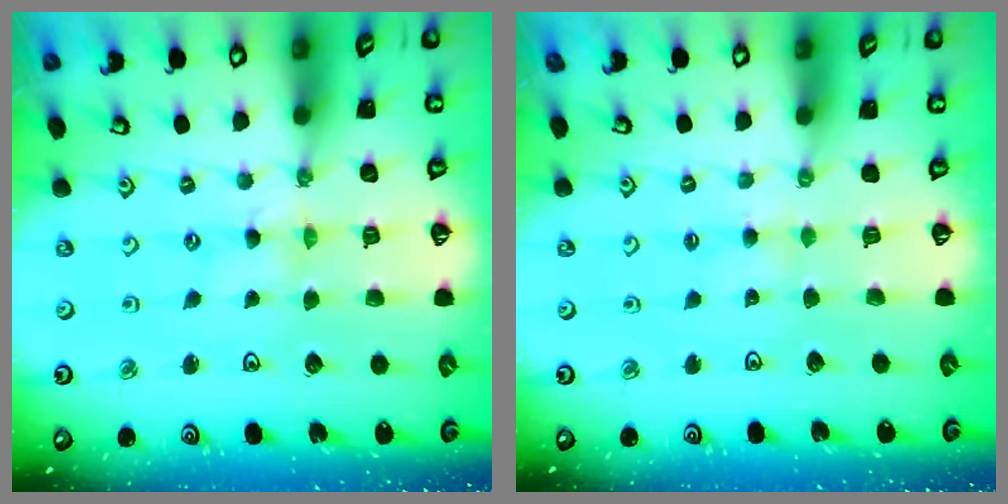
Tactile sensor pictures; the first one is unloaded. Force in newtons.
{"total": 2.3, "press": 2.2, "slide": 0.5}